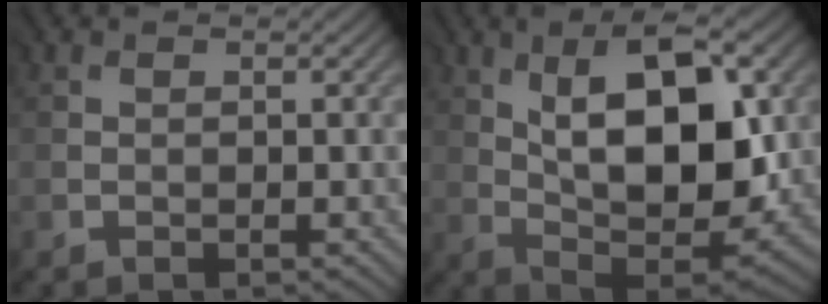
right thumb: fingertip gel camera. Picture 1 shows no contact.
{"total": 14.0, "force": [3.3, 6.6, 11.9], "torque": [-0.188, 0.010, 0.054]}